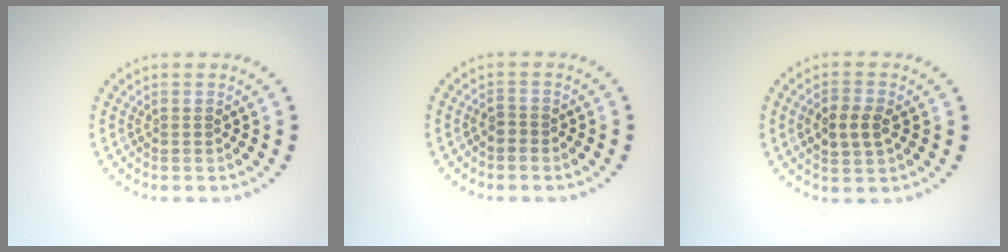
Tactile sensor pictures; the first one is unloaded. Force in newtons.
{"total": 0.8, "press": 0.6, "slide": 0.5}
{"total": 2.8, "press": 2.8, "slide": 0.3}